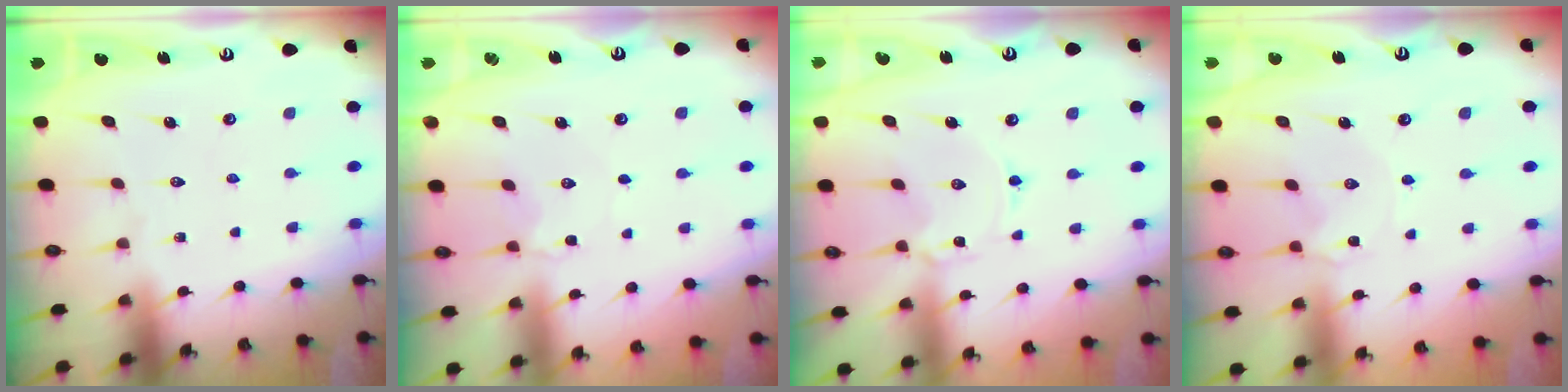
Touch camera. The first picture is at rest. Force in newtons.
{"total": 2.1, "press": 2.1, "slide": 0.2}
{"total": 1.5, "press": 1.5, "slide": 0.2}
{"total": 1.1, "press": 1.0, "slide": 0.3}